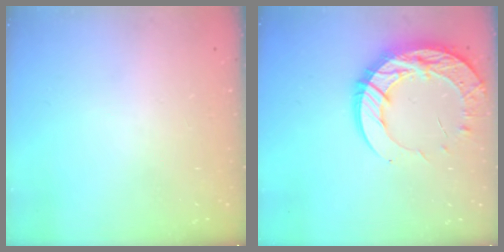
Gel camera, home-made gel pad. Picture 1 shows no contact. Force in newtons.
{"total": 20.4, "press": 20.4, "slide": 1.6}